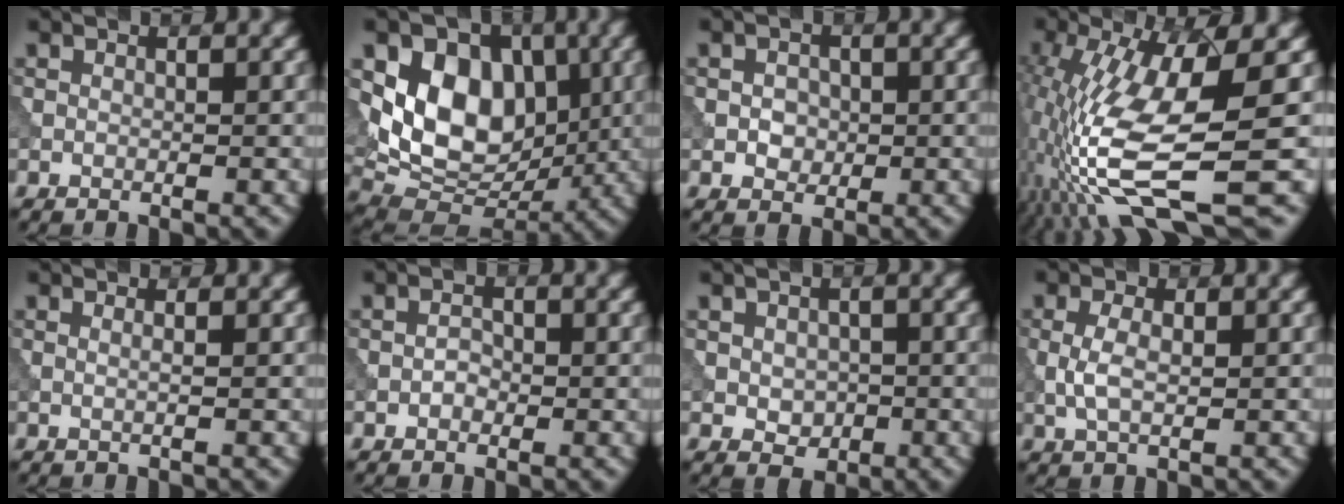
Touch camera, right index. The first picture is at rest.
{"total": 9.6, "force": [1.3, 6.9, 6.5], "torque": [-0.115, -0.007, 0.022]}
{"total": 1.6, "force": [-0.3, 1.4, 0.8], "torque": [-0.009, 0.002, -0.010]}
{"total": 12.5, "force": [-2.9, 3.2, 11.7], "torque": [-0.244, -0.010, -0.046]}
{"total": 0.5, "force": [0.0, -0.5, 0.2], "torque": [-0.005, 0.002, 0.002]}
{"total": 1.0, "force": [-0.5, 0.7, 0.6], "torque": [-0.009, 0.003, -0.011]}
{"total": 2.0, "force": [-0.1, 1.6, 1.2], "torque": [-0.021, -0.003, -0.002]}
{"total": 2.1, "force": [0.0, 0.9, 1.8], "torque": [-0.045, 0.002, 0.001]}